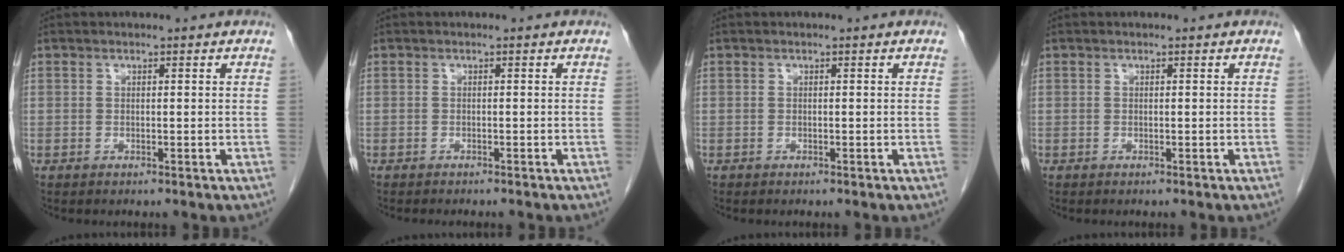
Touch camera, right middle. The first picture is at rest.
{"total": 3.0, "force": [-2.6, 0.5, 1.3], "torque": [-0.020, -0.006, -0.030]}
{"total": 0.0}
{"total": 0.0}